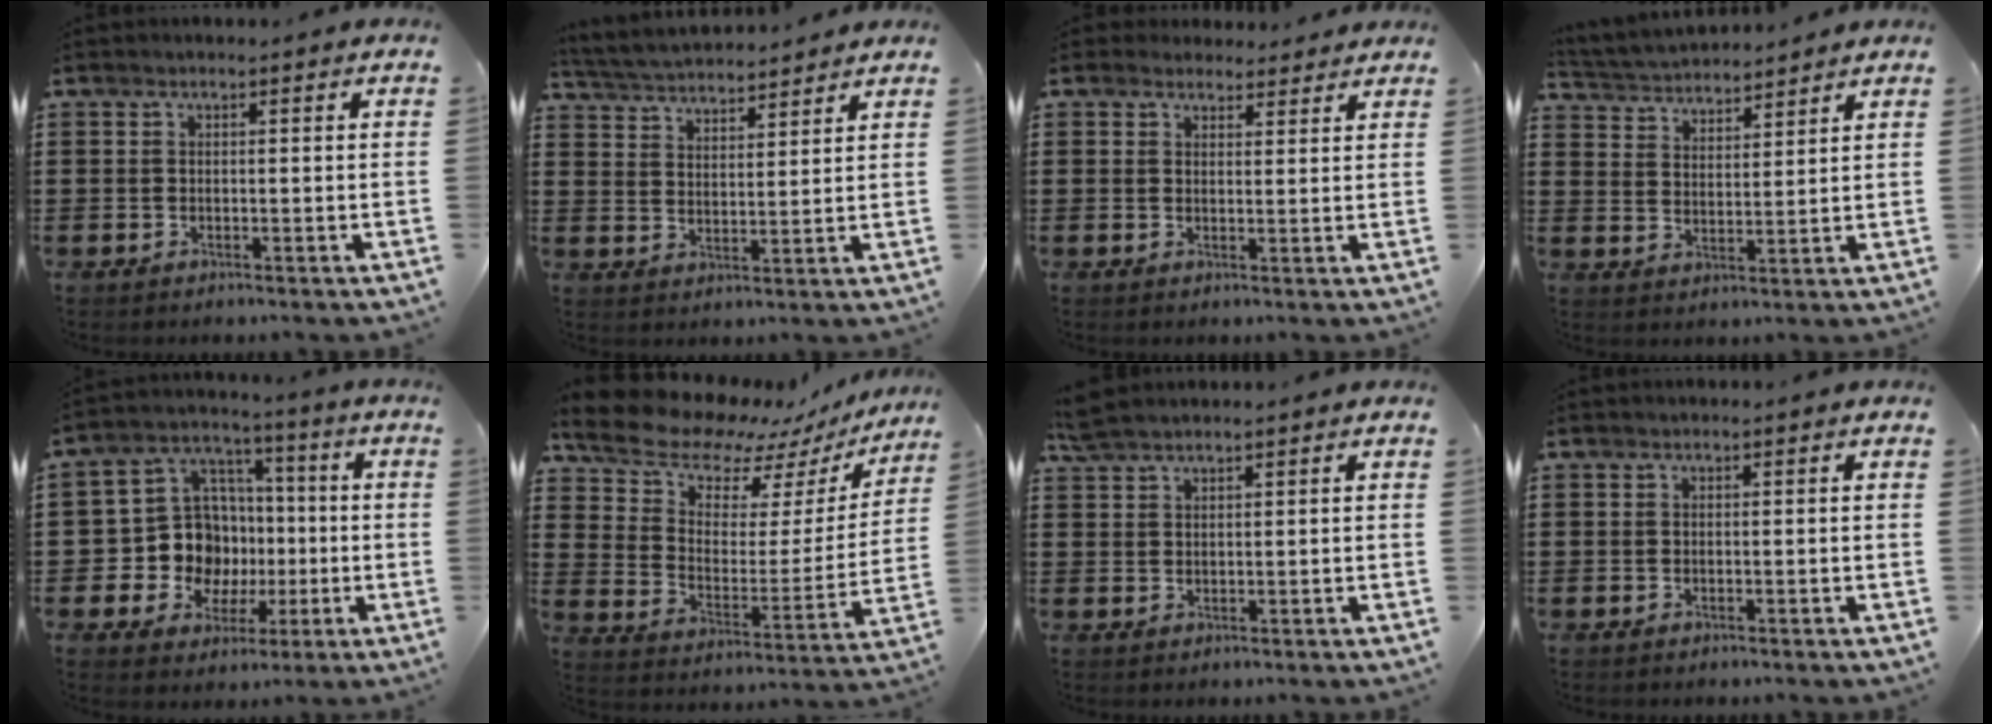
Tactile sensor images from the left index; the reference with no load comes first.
{"total": 4.1, "force": [4.1, 0.2, 0.2], "torque": [-0.023, -0.022, 0.072]}
{"total": 2.9, "force": [2.6, 1.2, 0.2], "torque": [-0.004, -0.003, 0.049]}
{"total": 3.5, "force": [3.5, 0.5, -0.2], "torque": [-0.015, -0.017, 0.060]}
{"total": 11.0, "force": [-1.2, 10.4, 3.3], "torque": [-0.105, 0.006, -0.013]}
{"total": 10.9, "force": [9.8, 3.7, 2.9], "torque": [-0.098, -0.071, 0.170]}
{"total": 2.9, "force": [2.6, 0.6, 1.2], "torque": [-0.031, 0.001, 0.050]}
{"total": 0.0}